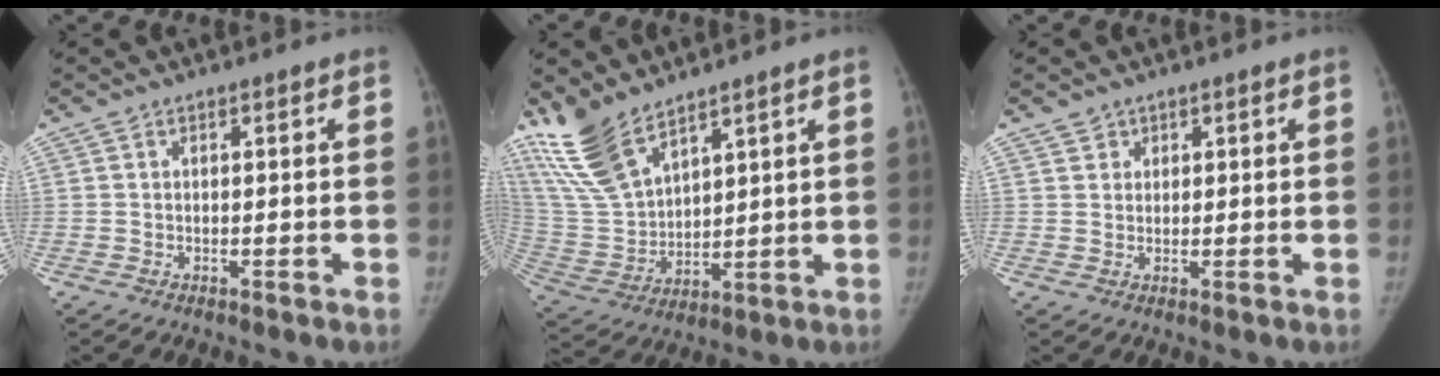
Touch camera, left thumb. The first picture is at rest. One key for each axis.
{"total": 13.7, "fx": 10.6, "fy": 5.1, "fz": 7.1, "tx": -0.135, "ty": -0.045, "tz": 0.231}
{"total": 1.8, "fx": 1.2, "fy": 1.3, "fz": -0.1, "tx": 0.024, "ty": -0.005, "tz": 0.013}